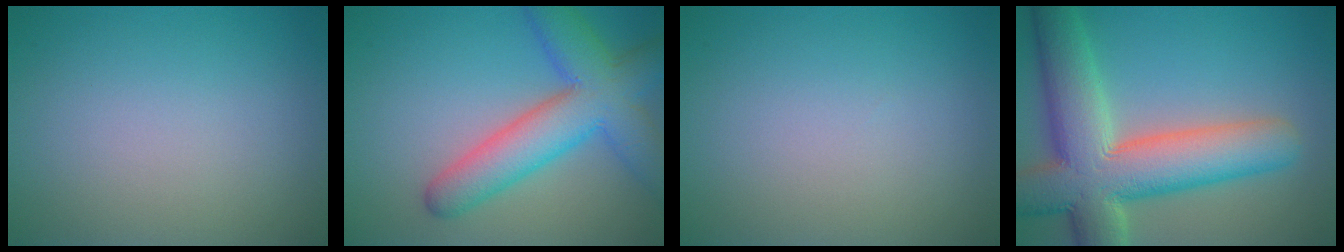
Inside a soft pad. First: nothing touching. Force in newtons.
{"total": 8.1, "press": 8.1, "slide": 0.3}
{"total": 0.0}
{"total": 11.8, "press": 11.8, "slide": 1.0}